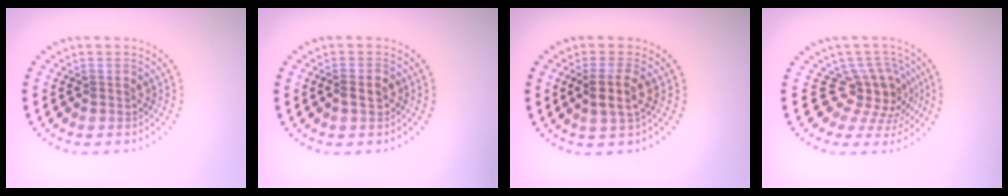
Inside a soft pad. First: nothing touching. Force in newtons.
{"total": 0.9, "press": 0.9, "slide": 0.2}
{"total": 2.5, "press": 2.2, "slide": 1.2}
{"total": 3.9, "press": 2.7, "slide": 2.8}